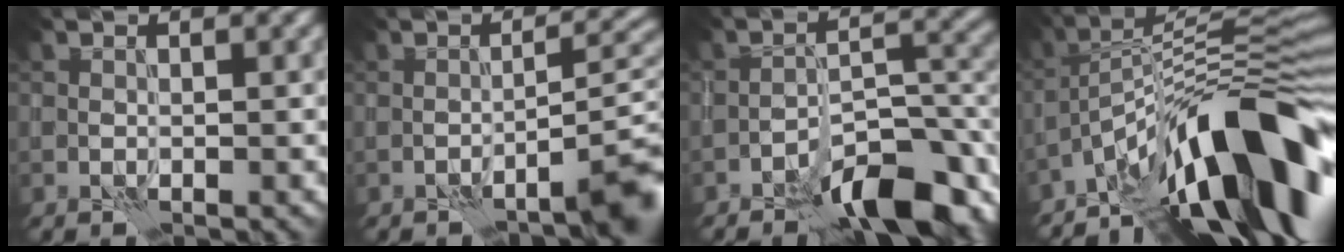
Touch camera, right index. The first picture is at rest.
{"total": 5.1, "force": [-2.9, 0.7, 4.1], "torque": [-0.047, 0.019, -0.046]}
{"total": 9.0, "force": [-5.9, 3.0, 6.0], "torque": [-0.080, 0.010, -0.103]}
{"total": 13.9, "force": [-7.2, 3.7, 11.3], "torque": [-0.163, 0.025, -0.122]}